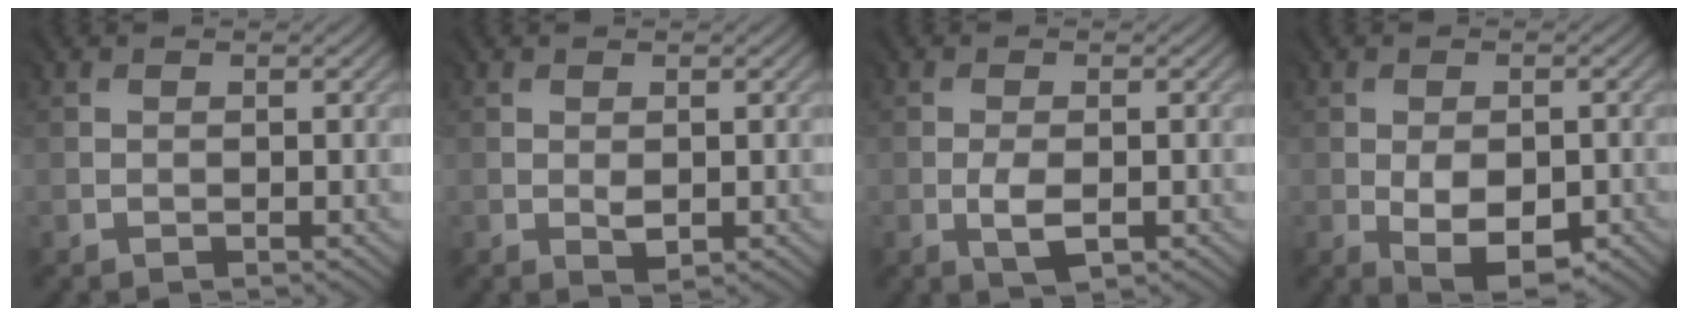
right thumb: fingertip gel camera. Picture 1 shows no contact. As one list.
[{"total": 1.4, "force": [-0.1, 0.9, 1.1], "torque": [-0.018, -0.003, 0.001]}, {"total": 2.6, "force": [-1.0, 1.1, 2.1], "torque": [-0.049, -0.006, -0.016]}, {"total": 6.4, "force": [-2.0, 3.7, 4.8], "torque": [-0.088, -0.021, -0.027]}]